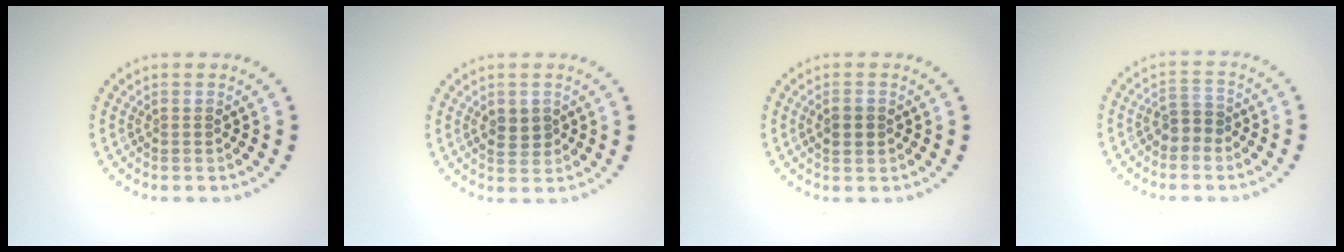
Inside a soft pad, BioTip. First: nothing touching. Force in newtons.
{"total": 2.0, "press": 2.0, "slide": 0.2}
{"total": 1.6, "press": 1.6, "slide": 0.1}
{"total": 2.0, "press": 1.8, "slide": 0.8}